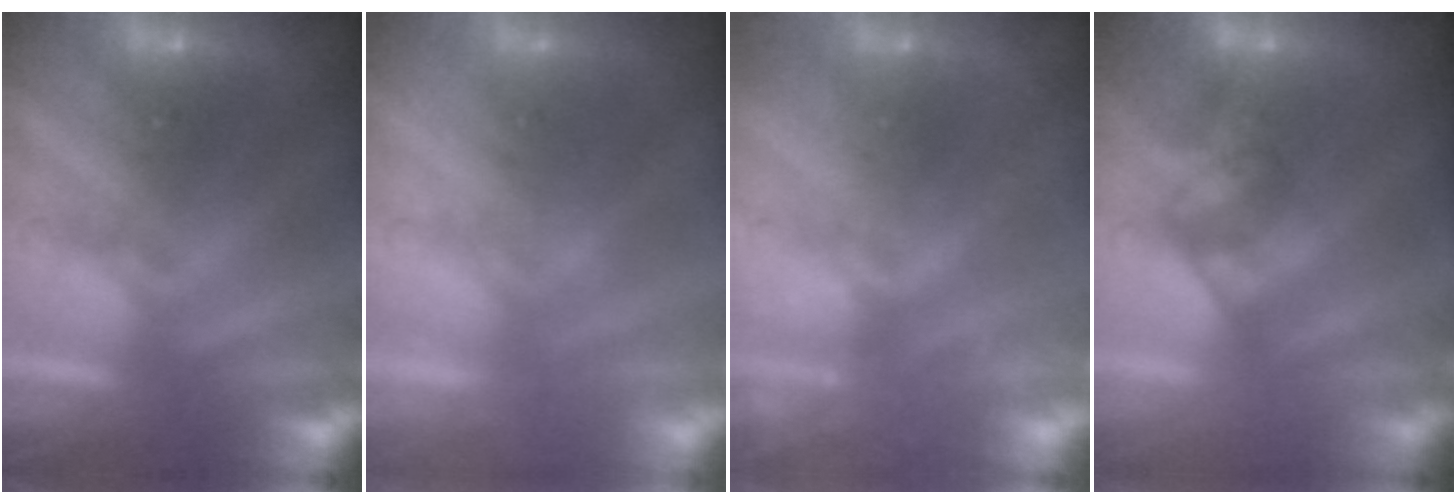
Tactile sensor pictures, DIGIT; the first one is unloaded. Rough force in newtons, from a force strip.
{"total": 2.3}
{"total": 2.2}
{"total": 1.6}